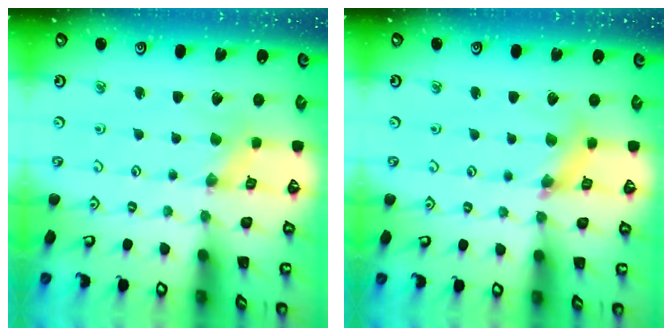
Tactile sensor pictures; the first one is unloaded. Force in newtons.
{"total": 5.9, "press": 5.9, "slide": 0.7}